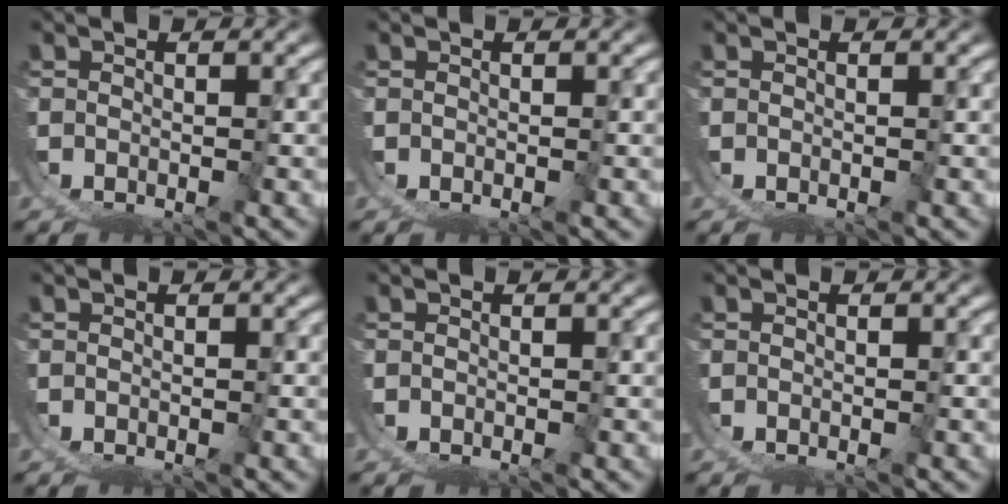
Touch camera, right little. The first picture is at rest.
{"total": 0.0}
{"total": 0.0}
{"total": 0.0}
{"total": 0.0}
{"total": 0.0}